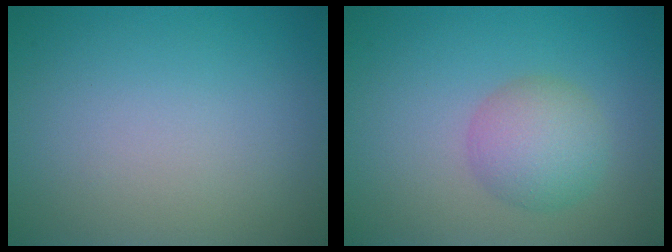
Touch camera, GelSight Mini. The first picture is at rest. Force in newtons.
{"total": 3.8, "press": 3.8, "slide": 0.2}